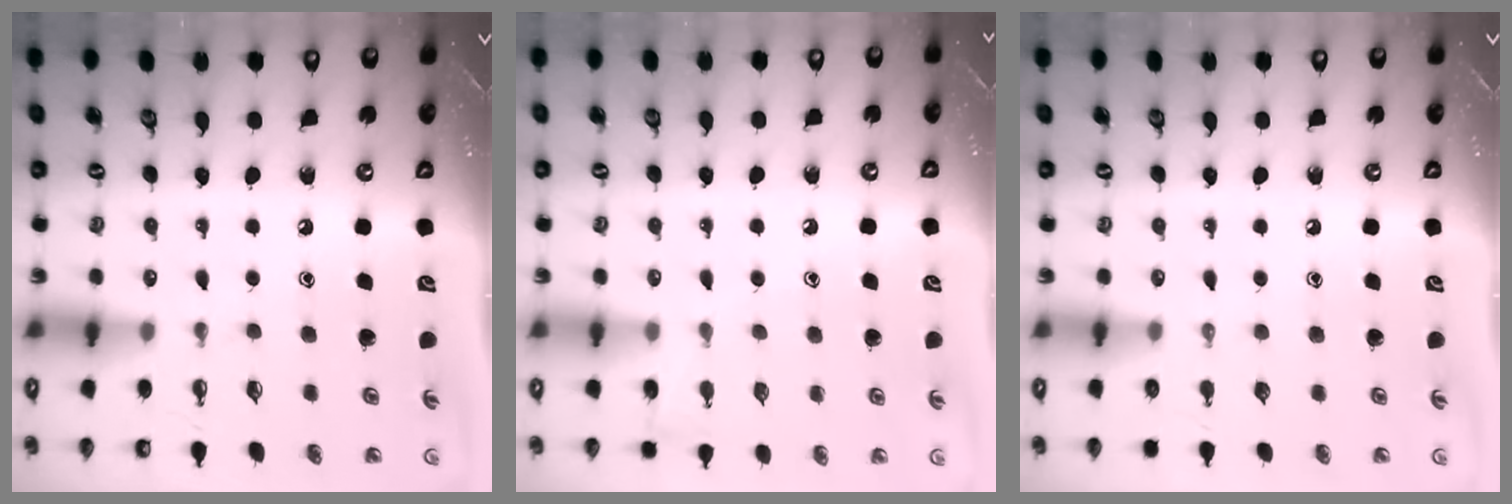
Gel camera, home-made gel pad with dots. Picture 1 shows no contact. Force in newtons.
{"total": 5.4, "press": 5.4, "slide": 0.6}
{"total": 0.0}